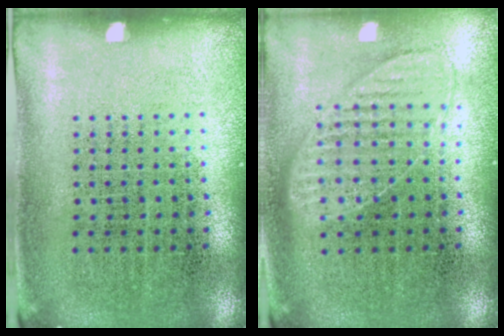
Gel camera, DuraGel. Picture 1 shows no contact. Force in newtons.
{"total": 0.9, "press": 0.9, "slide": 0.2}